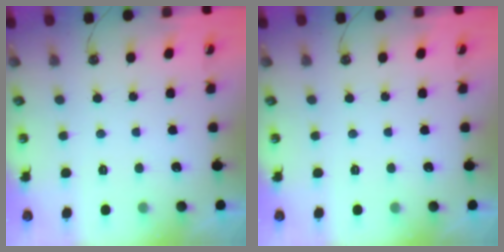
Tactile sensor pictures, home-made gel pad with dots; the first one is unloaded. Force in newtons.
{"total": 0.0}